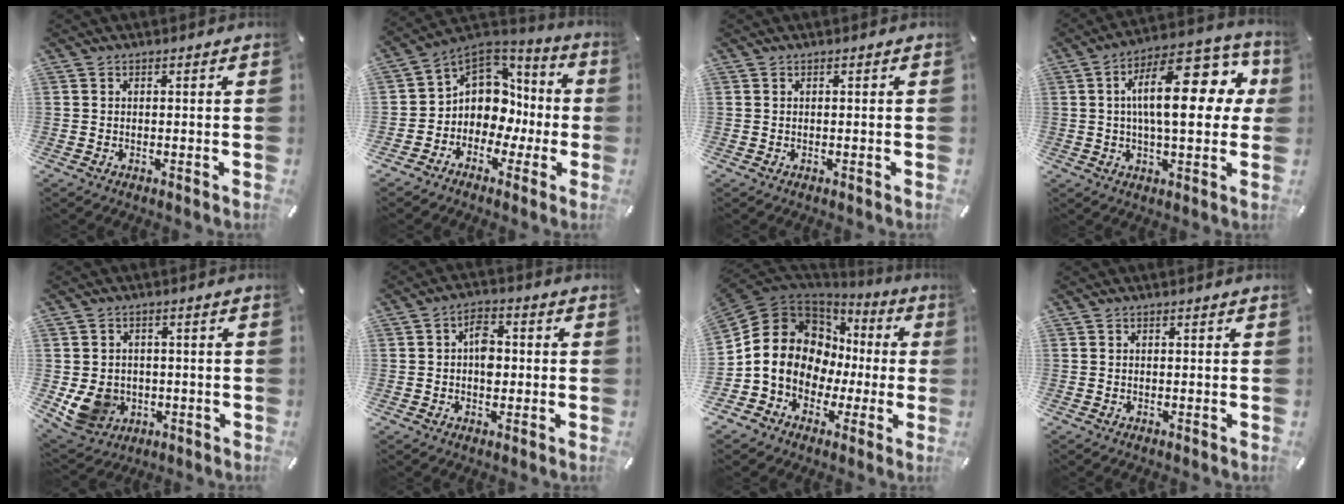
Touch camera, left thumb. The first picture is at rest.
{"total": 10.0, "force": [0.4, 9.3, 3.6], "torque": [-0.080, -0.024, 0.016]}
{"total": 0.0}
{"total": 21.8, "force": [4.7, 9.4, 19.2], "torque": [-0.295, -0.017, 0.069]}
{"total": 9.0, "force": [-1.4, 8.1, 3.7], "torque": [-0.096, 0.006, -0.025]}
{"total": 5.5, "force": [-0.2, 3.7, 4.1], "torque": [-0.053, 0.004, -0.008]}
{"total": 14.8, "force": [-0.2, 13.3, 6.3], "torque": [-0.127, -0.018, 0.003]}
{"total": 0.0}